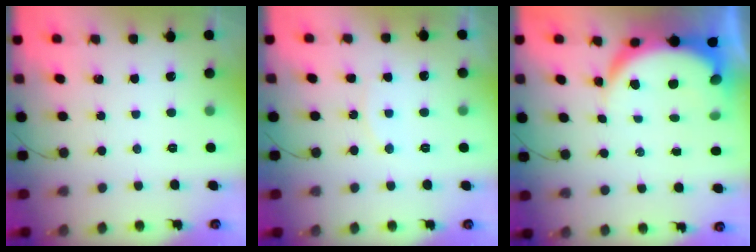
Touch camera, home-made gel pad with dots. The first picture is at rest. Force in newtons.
{"total": 6.7, "press": 6.7, "slide": 0.7}
{"total": 8.9, "press": 8.9, "slide": 1.0}